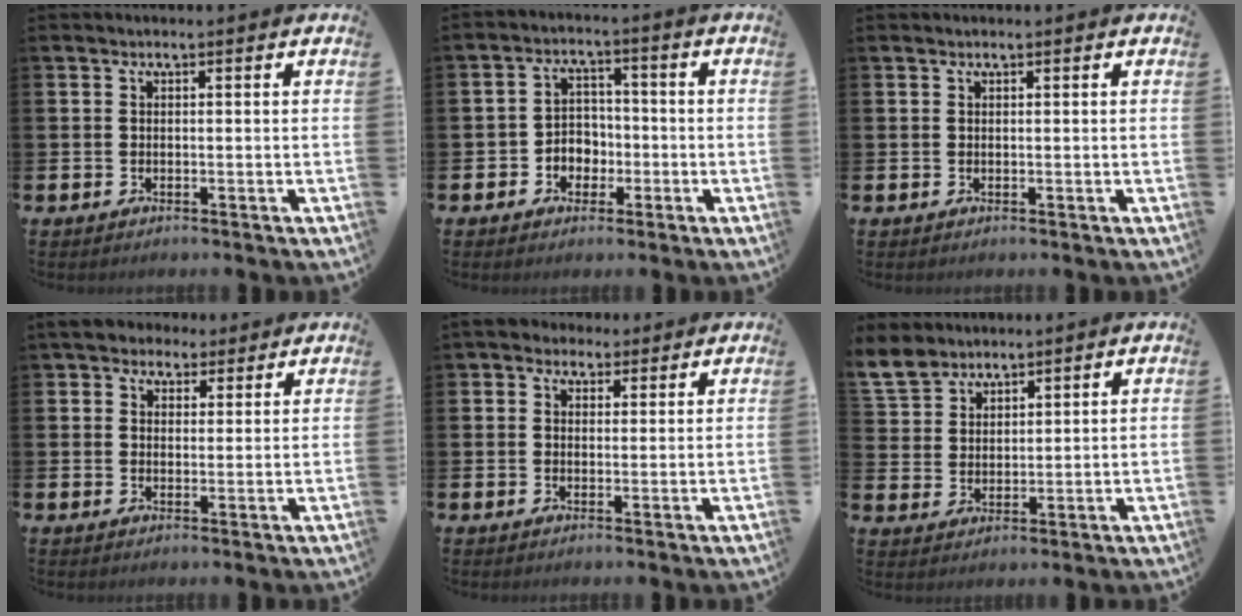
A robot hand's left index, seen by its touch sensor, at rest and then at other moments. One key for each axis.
{"total": 3.5, "fx": -1.6, "fy": 3.0, "fz": 0.6, "tx": -0.020, "ty": 0.003, "tz": -0.039}
{"total": 0.0}
{"total": 4.8, "fx": 4.0, "fy": 2.6, "fz": 0.8, "tx": -0.019, "ty": -0.012, "tz": 0.070}
{"total": 3.4, "fx": 2.7, "fy": 2.1, "fz": 0.3, "tx": -0.004, "ty": -0.005, "tz": 0.044}
{"total": 6.3, "fx": 5.6, "fy": 2.7, "fz": 0.9, "tx": -0.036, "ty": -0.017, "tz": 0.104}